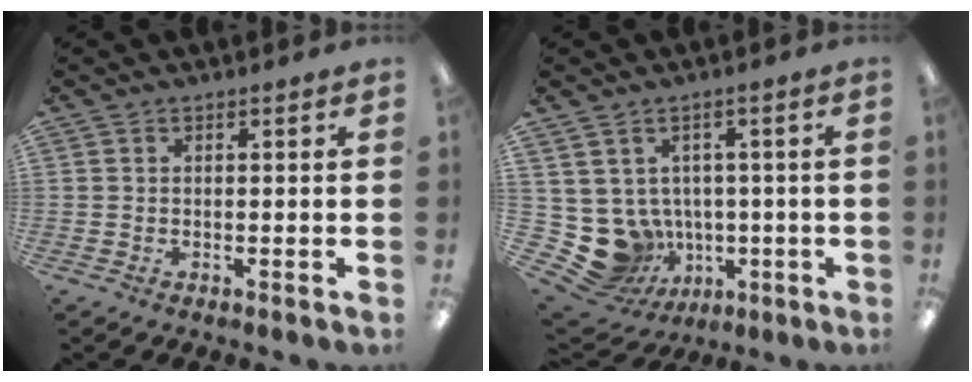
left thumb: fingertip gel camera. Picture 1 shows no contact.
{"total": 9.6, "force": [-1.1, 9.1, 2.6], "torque": [-0.088, -0.012, -0.004]}